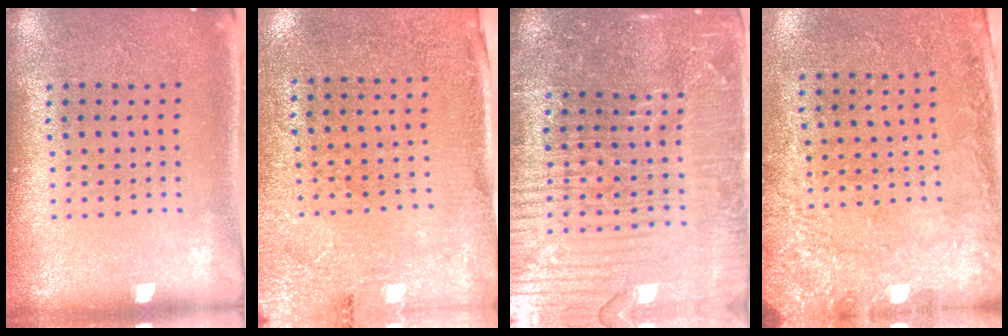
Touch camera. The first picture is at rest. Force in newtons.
{"total": 2.7, "press": 2.3, "slide": 1.4}
{"total": 5.8, "press": 5.2, "slide": 2.6}
{"total": 2.7, "press": 2.0, "slide": 1.8}